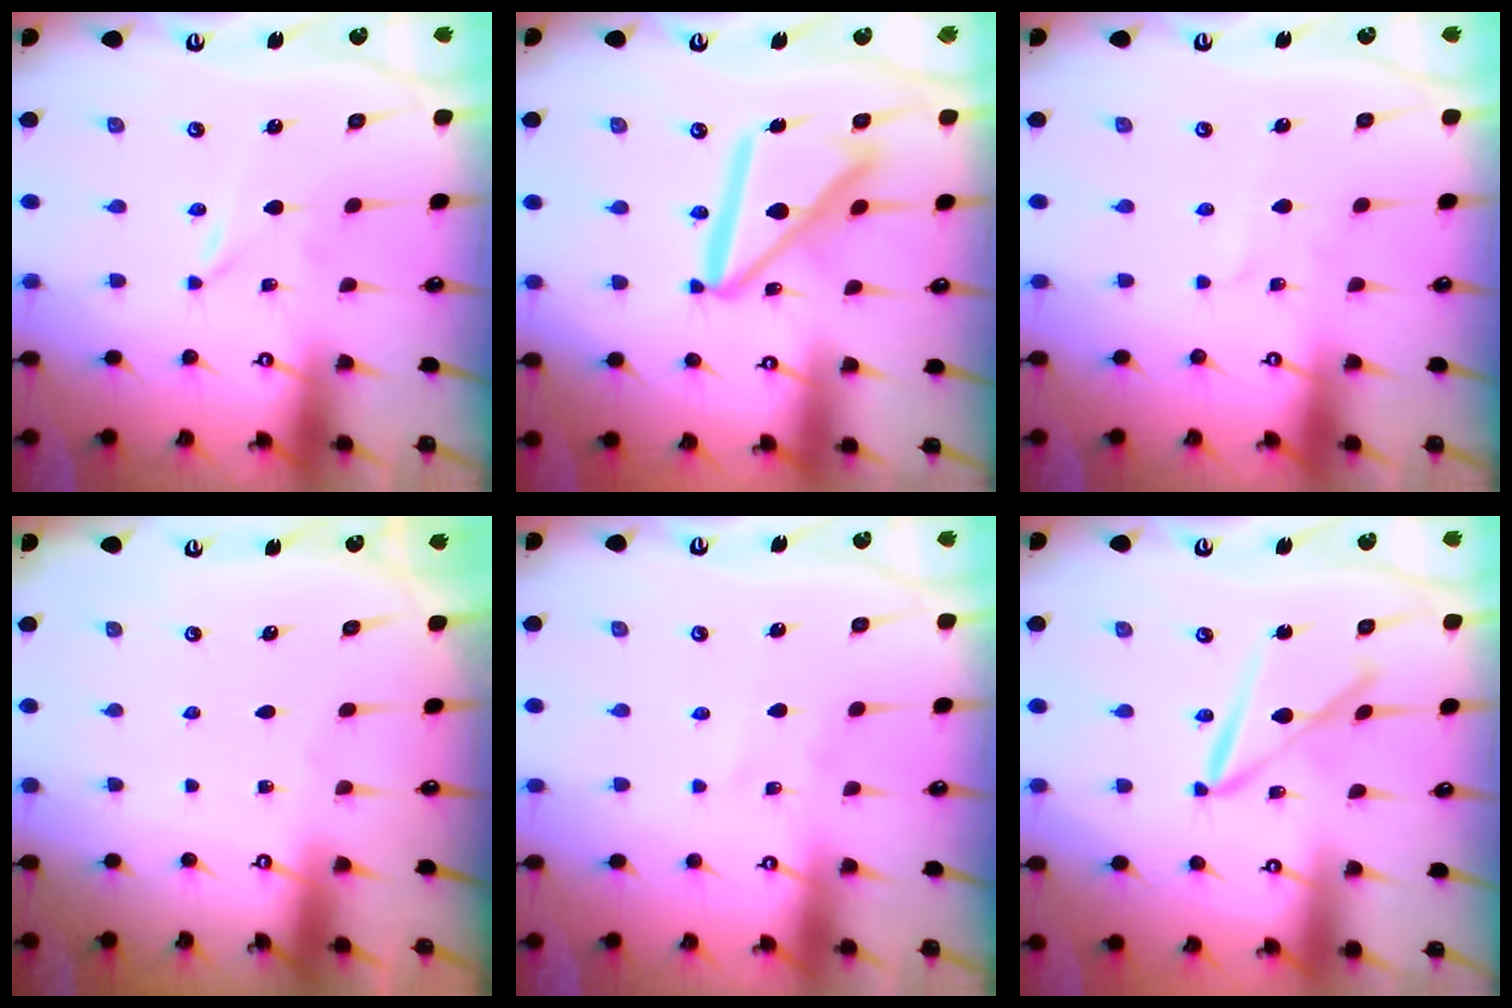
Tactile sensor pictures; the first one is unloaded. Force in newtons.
{"total": 16.4, "press": 16.3, "slide": 1.7}
{"total": 1.9, "press": 1.9, "slide": 0.2}
{"total": 0.0}
{"total": 2.6, "press": 2.6, "slide": 0.3}
{"total": 10.8, "press": 10.7, "slide": 1.0}